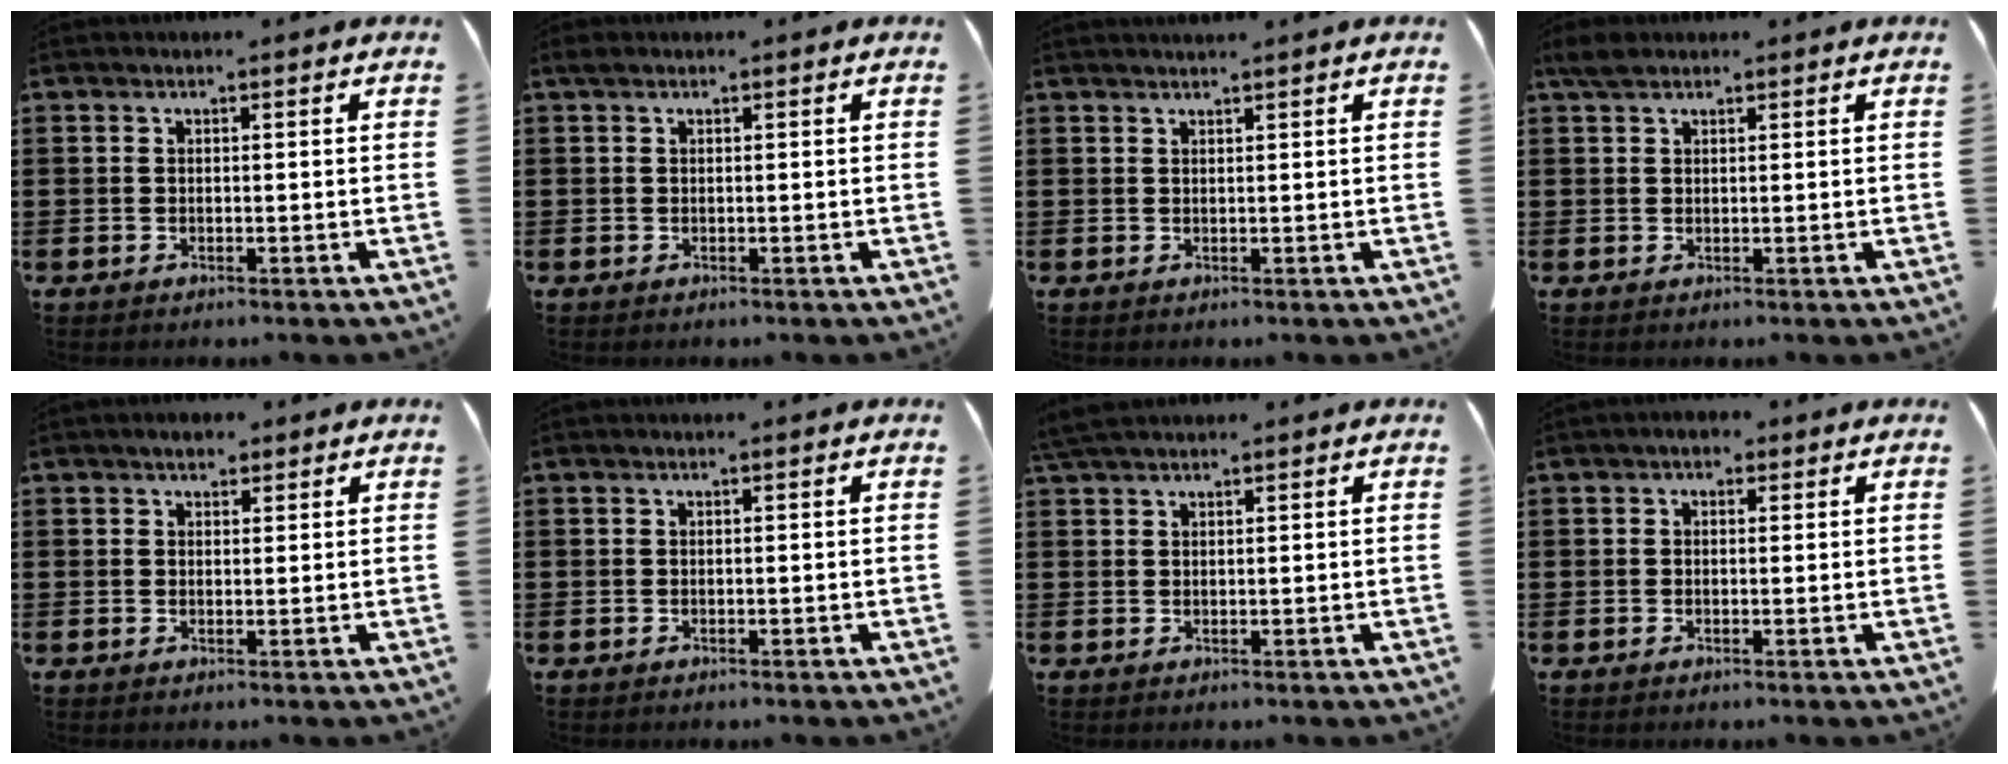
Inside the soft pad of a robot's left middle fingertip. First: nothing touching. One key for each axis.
{"total": 0.7, "fx": 0.4, "fy": 0.6, "fz": 0.3, "tx": -0.010, "ty": 0.004, "tz": 0.007}
{"total": 0.9, "fx": 0.9, "fy": -0.2, "fz": 0.1, "tx": -0.002, "ty": -0.004, "tz": 0.018}
{"total": 2.2, "fx": 1.7, "fy": 1.0, "fz": 0.9, "tx": -0.024, "ty": 0.004, "tz": 0.034}
{"total": 2.2, "fx": 1.8, "fy": 1.0, "fz": 0.8, "tx": -0.011, "ty": 0.005, "tz": 0.033}
{"total": 0.0}
{"total": 2.7, "fx": 2.3, "fy": 0.5, "fz": 1.3, "tx": -0.033, "ty": 0.001, "tz": 0.046}
{"total": 1.4, "fx": 0.7, "fy": 0.9, "fz": 0.8, "tx": -0.018, "ty": 0.008, "tz": 0.012}